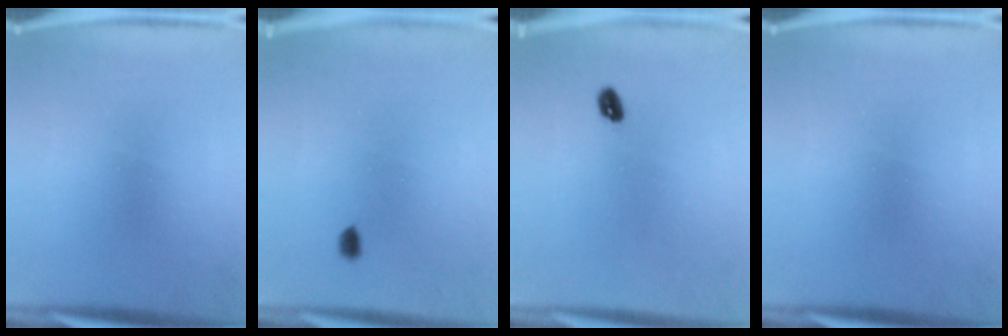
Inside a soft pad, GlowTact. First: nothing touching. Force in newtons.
{"total": 1.2}
{"total": 1.9}
{"total": 0.0}